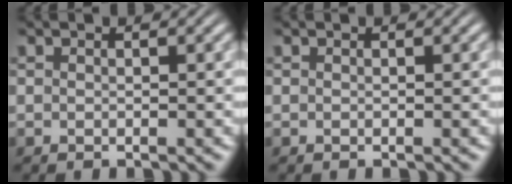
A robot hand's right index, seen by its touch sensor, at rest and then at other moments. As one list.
[{"total": 0.0}]